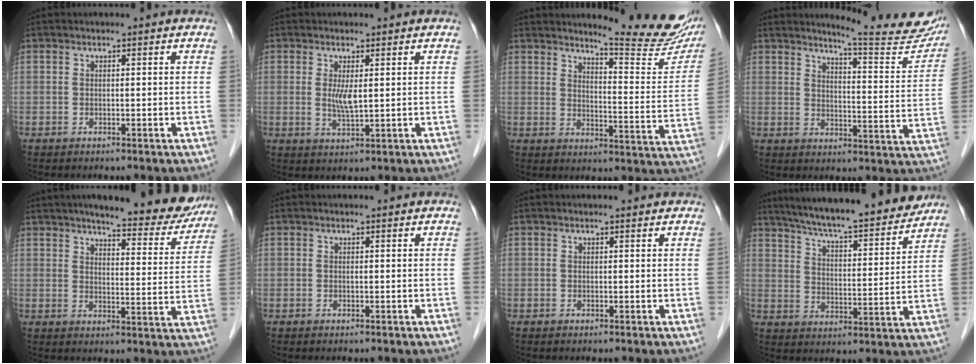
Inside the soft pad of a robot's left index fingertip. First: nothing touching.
{"total": 3.0, "force": [0.5, 0.5, 2.9], "torque": [-0.062, -0.008, 0.014]}
{"total": 15.6, "force": [14.1, 0.9, 6.6], "torque": [-0.083, -0.076, 0.165]}
{"total": 15.8, "force": [14.9, 1.0, 5.0], "torque": [-0.060, -0.079, 0.167]}
{"total": 17.1, "force": [14.7, 3.3, 8.0], "torque": [-0.091, -0.016, 0.179]}
{"total": 0.0}
{"total": 0.8, "force": [0.8, 0.2, 0.0], "torque": [-0.012, -0.001, 0.007]}
{"total": 19.8, "force": [17.7, 1.8, 8.8], "torque": [-0.139, -0.005, 0.255]}